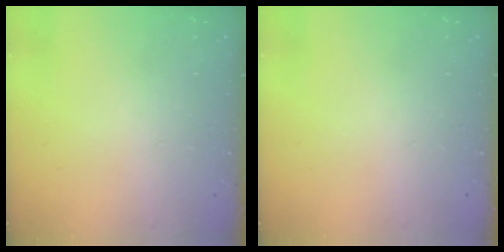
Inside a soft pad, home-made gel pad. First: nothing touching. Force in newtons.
{"total": 0.0}